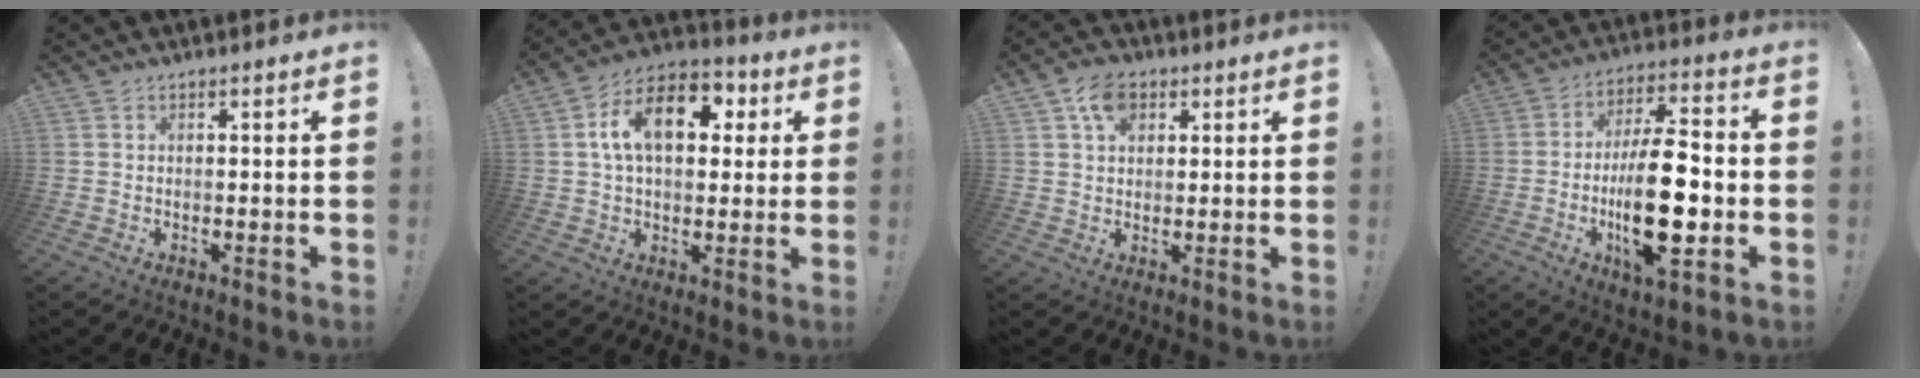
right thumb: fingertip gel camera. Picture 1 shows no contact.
{"total": 16.4, "force": [4.1, 9.8, 12.5], "torque": [-0.199, 0.008, 0.068]}
{"total": 7.4, "force": [3.3, 5.0, 4.3], "torque": [-0.070, 0.000, 0.064]}
{"total": 20.1, "force": [-3.6, 7.1, 18.5], "torque": [-0.333, 0.003, -0.059]}